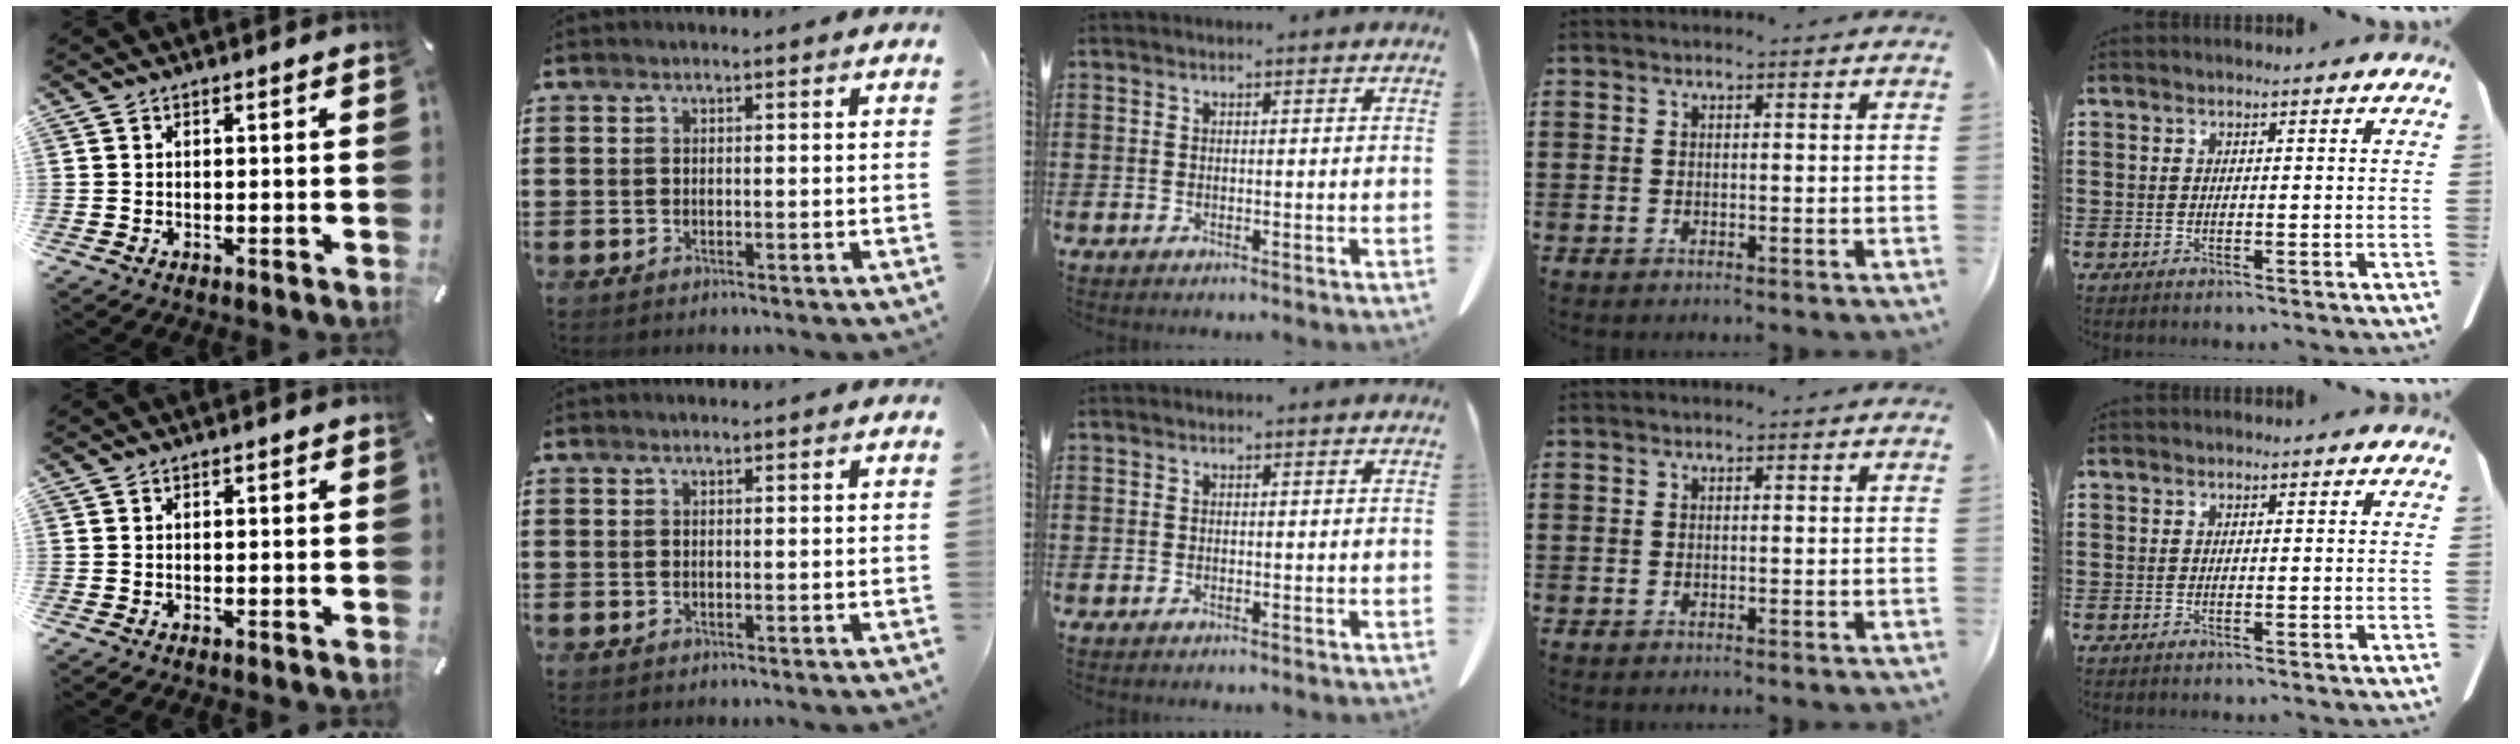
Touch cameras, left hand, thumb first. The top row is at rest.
{}